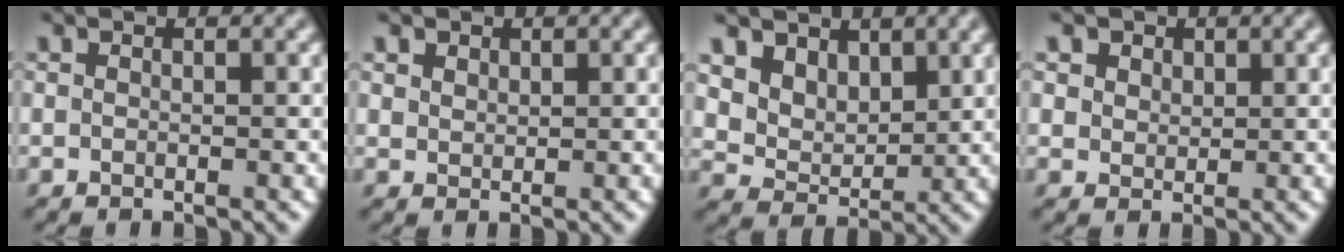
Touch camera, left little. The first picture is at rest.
{"total": 1.5, "force": [1.0, 1.0, 0.5], "torque": [-0.019, -0.004, 0.027]}
{"total": 4.9, "force": [2.9, 3.3, 2.1], "torque": [-0.069, -0.025, 0.072]}
{"total": 3.7, "force": [2.1, 2.6, 1.6], "torque": [-0.052, 0.000, 0.036]}